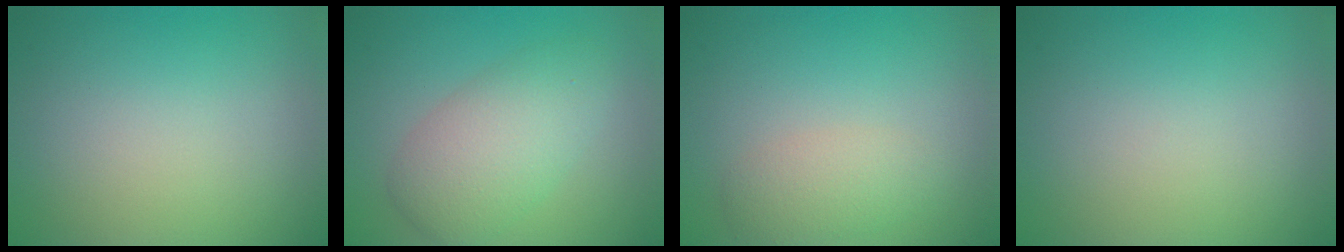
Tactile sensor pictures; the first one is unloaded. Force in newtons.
{"total": 5.2, "press": 5.2, "slide": 0.1}
{"total": 2.3, "press": 2.3, "slide": 0.1}
{"total": 0.0}